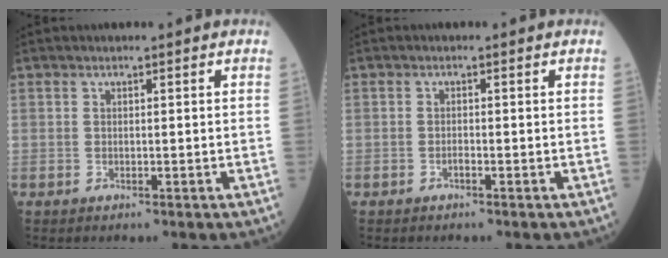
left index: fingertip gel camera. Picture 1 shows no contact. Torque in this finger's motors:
{"motor_torque": [-0.13, 0.02, -0.01, 0.00]}